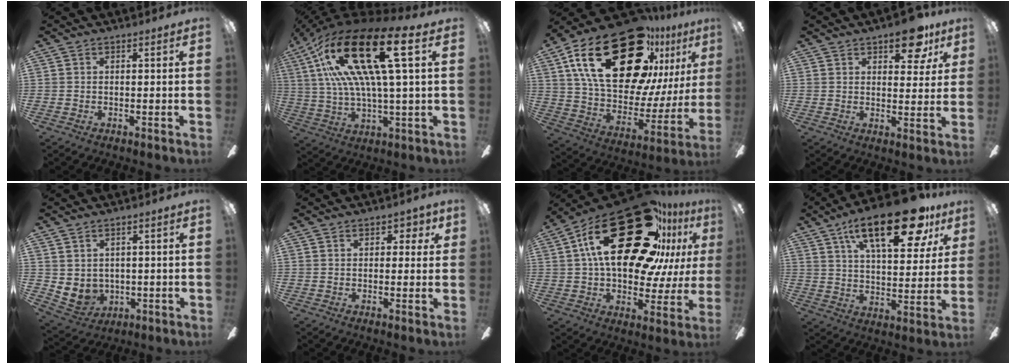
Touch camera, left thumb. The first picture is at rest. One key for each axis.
{"total": 26.6, "fx": 10.2, "fy": 7.5, "fz": 23.4, "tx": -0.460, "ty": -0.038, "tz": 0.157}
{"total": 34.8, "fx": 17.1, "fy": 18.2, "fz": 24.3, "tx": -0.416, "ty": -0.106, "tz": 0.315}
{"total": 10.3, "fx": 6.2, "fy": 4.9, "fz": 6.6, "tx": -0.067, "ty": -0.026, "tz": 0.102}
{"total": 5.2, "fx": 1.0, "fy": 4.7, "fz": 1.9, "tx": -0.058, "ty": -0.006, "tz": 0.020}
{"total": 4.2, "fx": 1.8, "fy": 2.3, "fz": 3.1, "tx": -0.032, "ty": -0.003, "tz": 0.024}
{"total": 34.9, "fx": 15.8, "fy": 17.8, "fz": 25.5, "tx": -0.383, "ty": -0.092, "tz": 0.298}
{"total": 24.4, "fx": 13.3, "fy": 10.0, "fz": 17.8, "tx": -0.259, "ty": -0.055, "tz": 0.210}